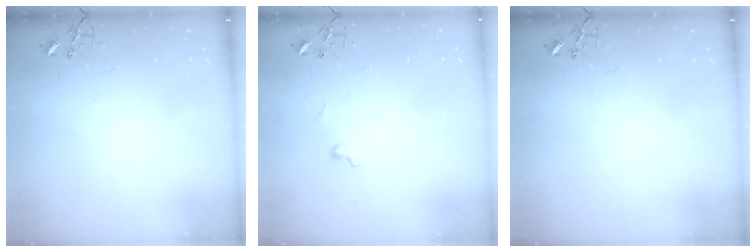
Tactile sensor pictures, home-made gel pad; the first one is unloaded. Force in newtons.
{"total": 4.3, "press": 4.3, "slide": 0.6}
{"total": 0.0}